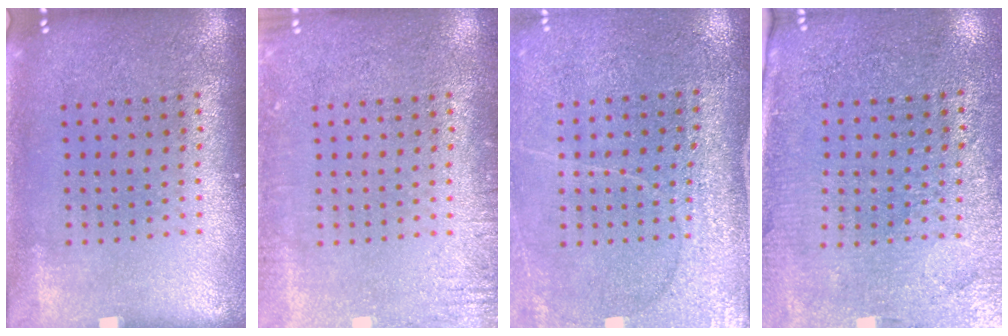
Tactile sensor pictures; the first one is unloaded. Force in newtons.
{"total": 2.0, "press": 1.9, "slide": 0.2}
{"total": 3.0, "press": 3.0, "slide": 0.2}
{"total": 3.1, "press": 2.8, "slide": 1.3}